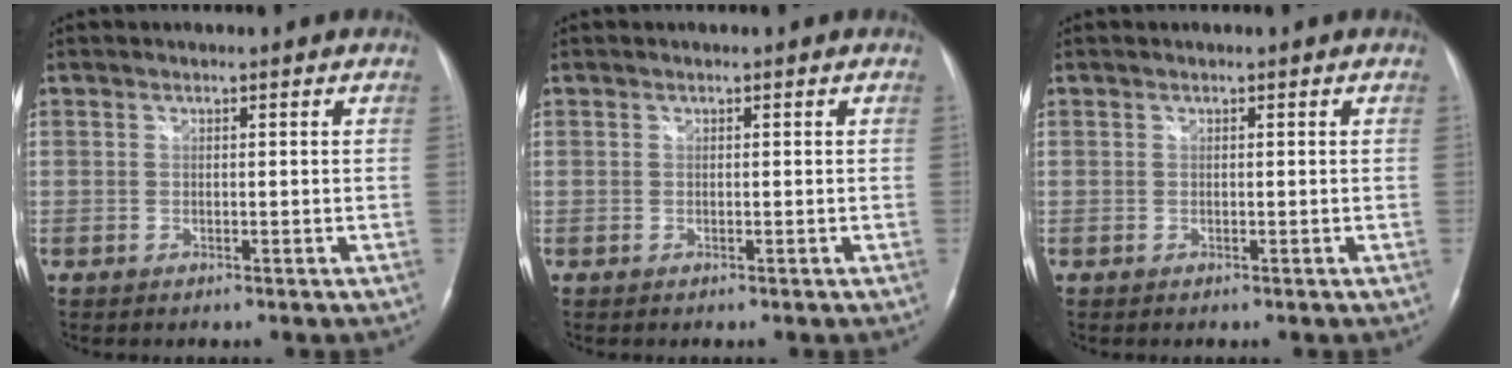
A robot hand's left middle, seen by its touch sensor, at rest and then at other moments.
{"total": 0.0}
{"total": 0.0}